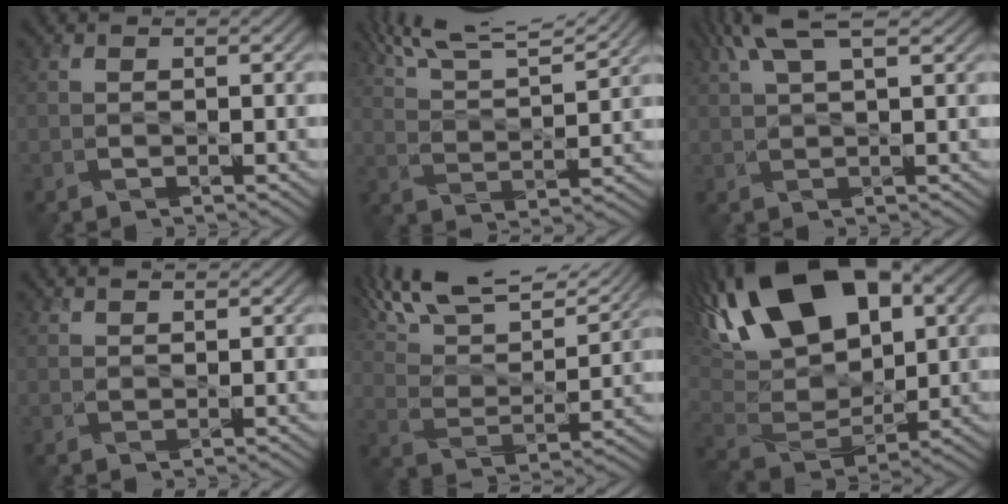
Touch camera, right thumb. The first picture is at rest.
{"total": 13.6, "force": [10.8, 2.9, 7.7], "torque": [-0.138, 0.011, 0.151]}
{"total": 5.8, "force": [3.3, 1.5, 4.5], "torque": [-0.095, 0.016, 0.067]}
{"total": 1.2, "force": [1.2, 0.1, 0.4], "torque": [-0.013, -0.003, 0.022]}
{"total": 16.7, "force": [12.9, 4.8, 9.4], "torque": [-0.209, 0.018, 0.192]}
{"total": 20.9, "force": [10.5, 11.0, 14.3], "torque": [-0.299, 0.053, 0.166]}